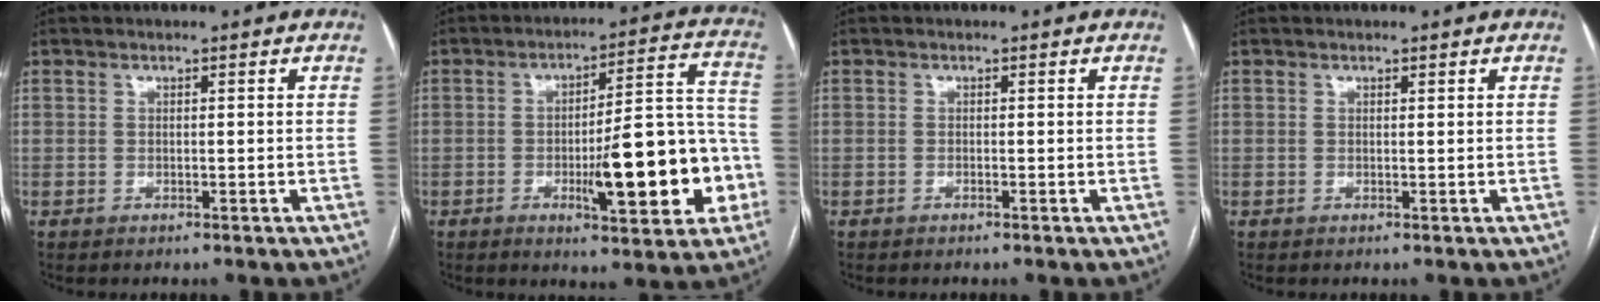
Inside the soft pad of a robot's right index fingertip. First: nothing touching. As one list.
[{"total": 16.9, "force": [-4.6, 3.9, 15.7], "torque": [-0.206, 0.025, -0.059]}, {"total": 0.0}, {"total": 0.0}]